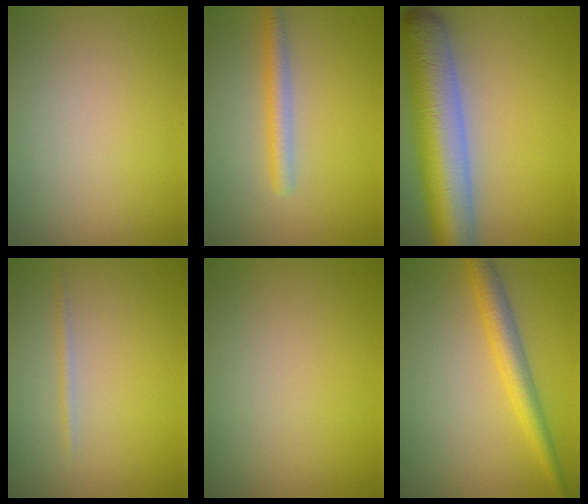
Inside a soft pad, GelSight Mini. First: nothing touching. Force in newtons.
{"total": 2.3, "press": 2.3, "slide": 0.1}
{"total": 9.9, "press": 9.9, "slide": 0.4}
{"total": 0.7, "press": 0.7, "slide": 0.1}
{"total": 0.0}
{"total": 3.3, "press": 3.3, "slide": 0.1}